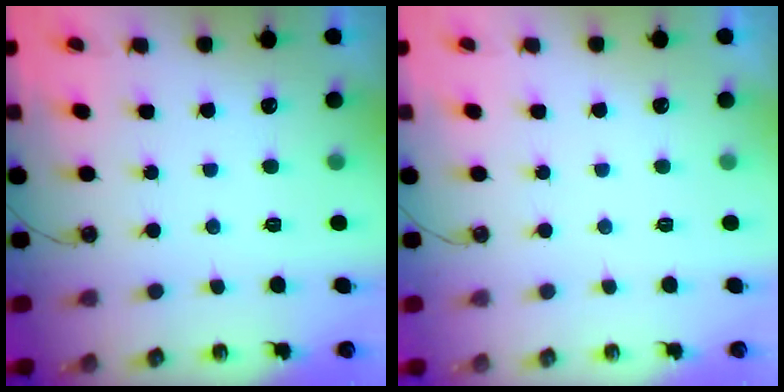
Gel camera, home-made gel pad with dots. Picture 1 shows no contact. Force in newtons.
{"total": 0.0}